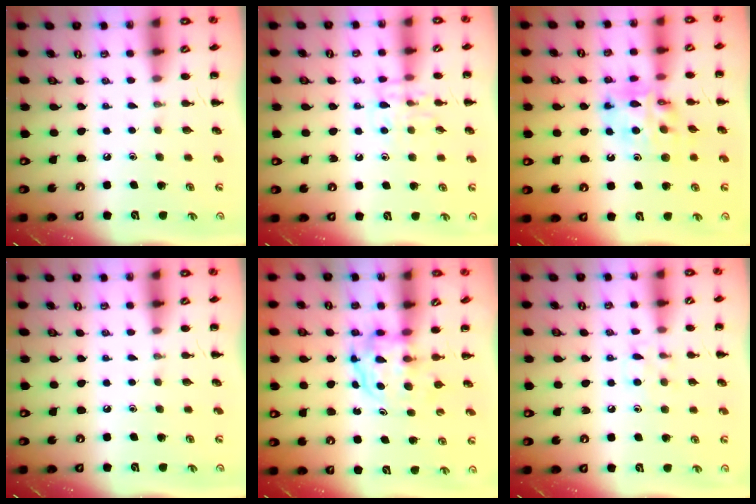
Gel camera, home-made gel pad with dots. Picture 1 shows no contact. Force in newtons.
{"total": 8.4, "press": 8.4, "slide": 0.4}
{"total": 11.3, "press": 11.0, "slide": 2.7}
{"total": 0.0}
{"total": 3.8, "press": 3.8, "slide": 0.2}
{"total": 6.5, "press": 6.2, "slide": 1.9}